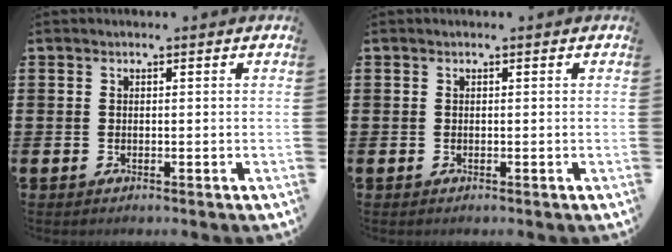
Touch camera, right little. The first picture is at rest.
{"total": 0.0}